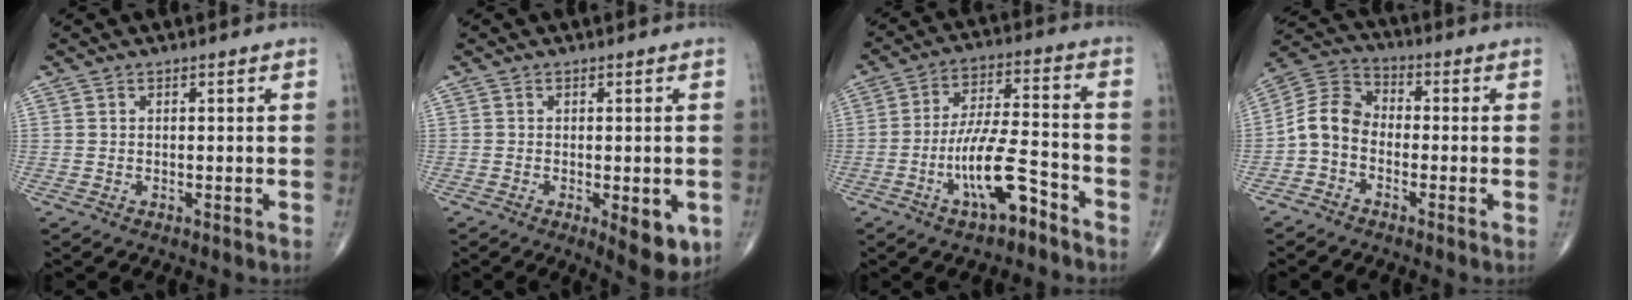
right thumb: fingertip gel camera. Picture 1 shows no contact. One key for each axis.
{"total": 7.3, "fx": -2.2, "fy": 2.7, "fz": 6.4, "tx": -0.068, "ty": -0.012, "tz": -0.025}
{"total": 11.9, "fx": -6.1, "fy": 3.5, "fz": 9.6, "tx": -0.177, "ty": 0.046, "tz": -0.105}
{"total": 7.4, "fx": -2.2, "fy": 5.4, "fz": 4.5, "tx": -0.076, "ty": 0.036, "tz": -0.062}